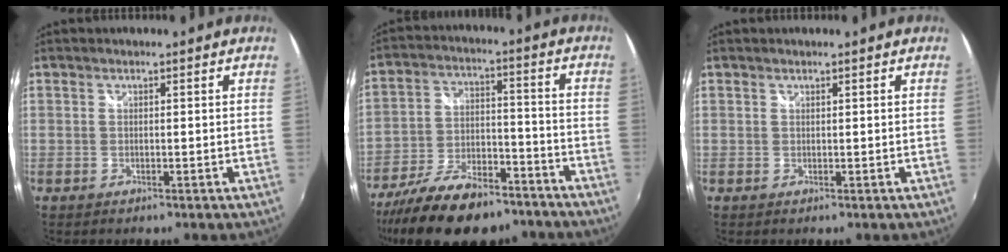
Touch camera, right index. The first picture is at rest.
{"total": 20.6, "force": [-15.6, 8.1, 10.8], "torque": [-0.206, -0.013, -0.242]}
{"total": 0.0}